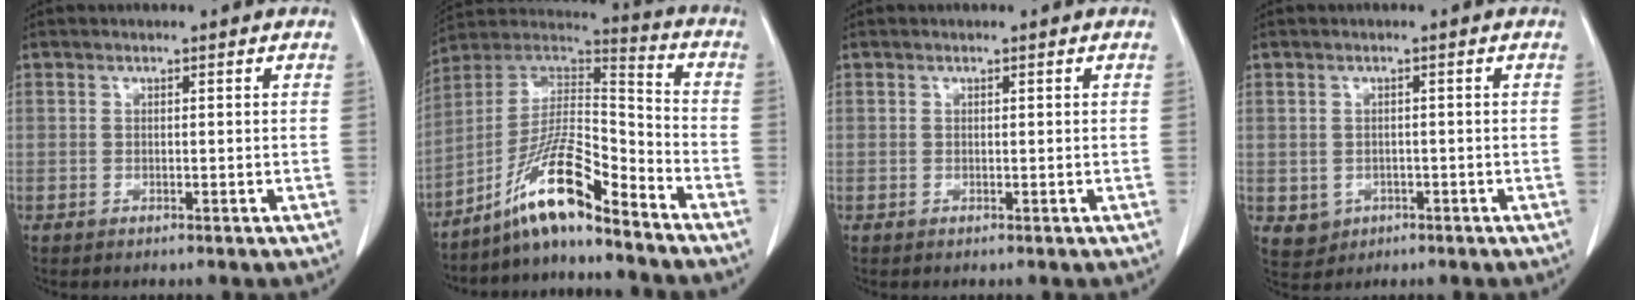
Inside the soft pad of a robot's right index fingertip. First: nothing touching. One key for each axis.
{"total": 12.9, "fx": -9.5, "fy": 0.8, "fz": 8.7, "tx": -0.160, "ty": 0.019, "tz": -0.174}
{"total": 0.0}
{"total": 3.2, "fx": -1.0, "fy": 3.0, "fz": 0.8, "tx": -0.010, "ty": 0.003, "tz": -0.005}